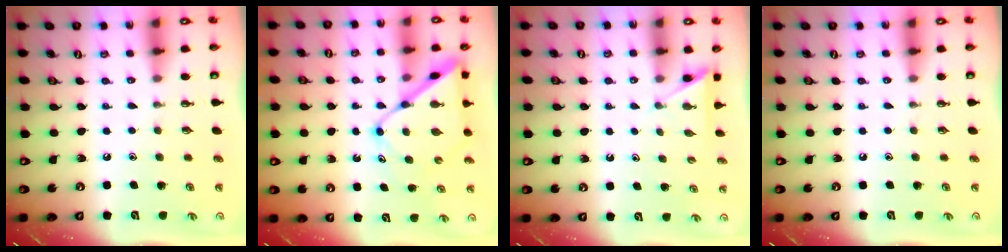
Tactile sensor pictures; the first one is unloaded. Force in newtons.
{"total": 12.5, "press": 12.5, "slide": 1.1}
{"total": 3.1, "press": 3.0, "slide": 0.3}
{"total": 0.0}